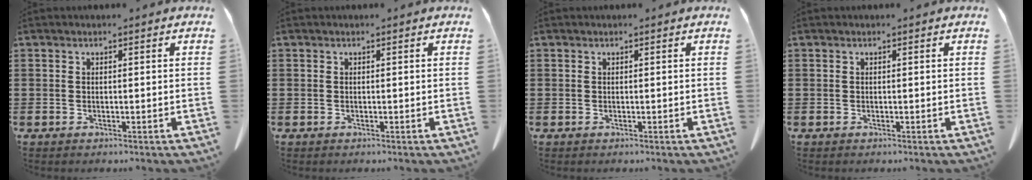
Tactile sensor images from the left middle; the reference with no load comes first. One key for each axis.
{"total": 0.0}
{"total": 0.0}
{"total": 0.0}